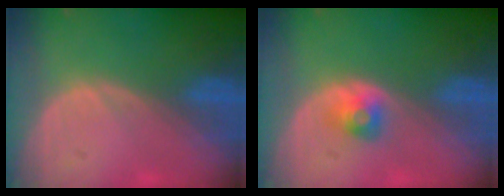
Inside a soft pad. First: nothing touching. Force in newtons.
{"total": 2.6, "press": 2.4, "slide": 1.0}